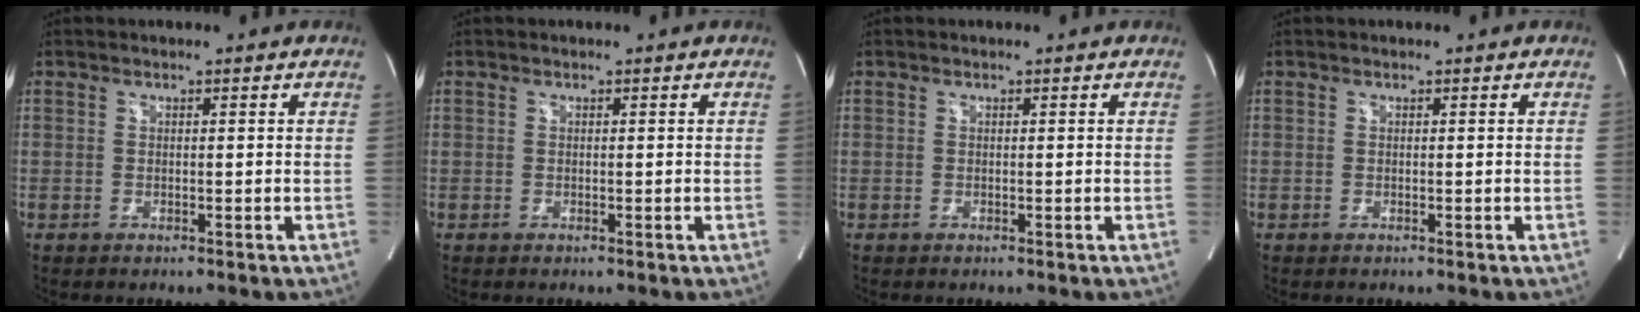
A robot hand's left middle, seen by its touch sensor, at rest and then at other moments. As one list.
[{"total": 0.0}, {"total": 0.0}, {"total": 0.0}]